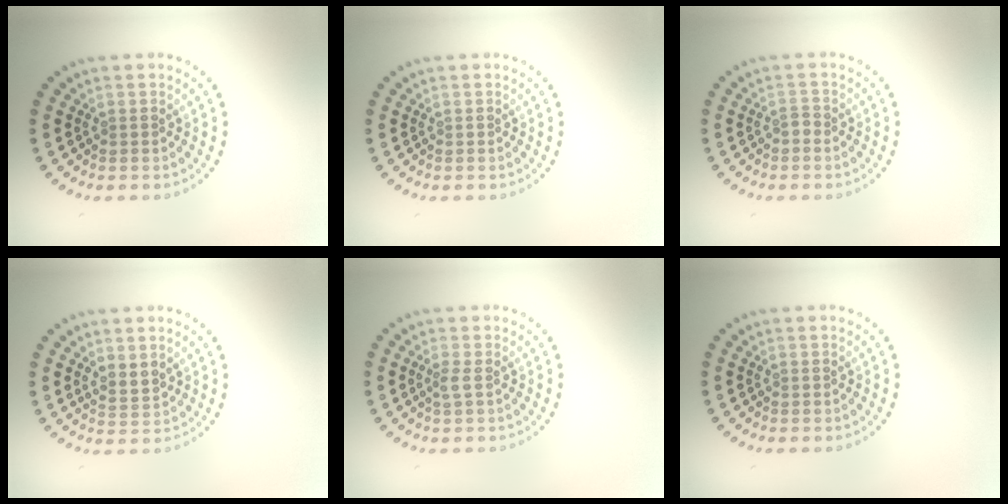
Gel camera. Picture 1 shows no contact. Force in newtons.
{"total": 0.0}
{"total": 0.9, "press": 0.5, "slide": 0.8}
{"total": 1.8, "press": 1.4, "slide": 1.2}
{"total": 1.0, "press": 0.7, "slide": 0.7}
{"total": 0.0}